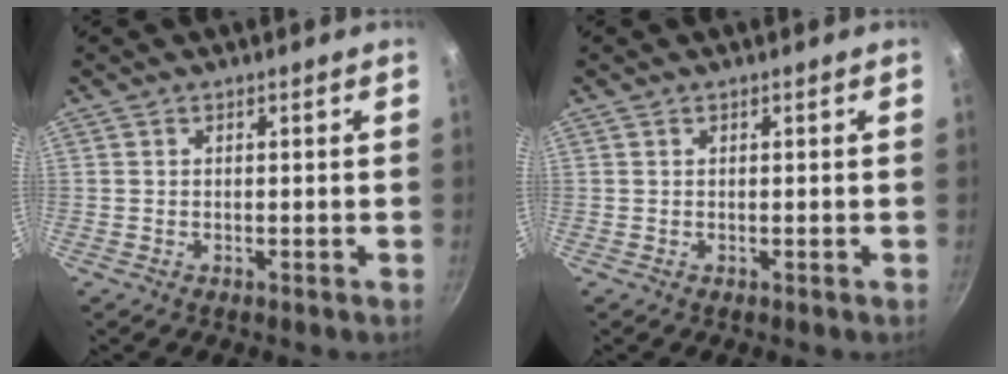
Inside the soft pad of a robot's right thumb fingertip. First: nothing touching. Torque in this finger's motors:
{"motor_torque": [0.28, -0.01, -0.06, 0.01, 0.04]}